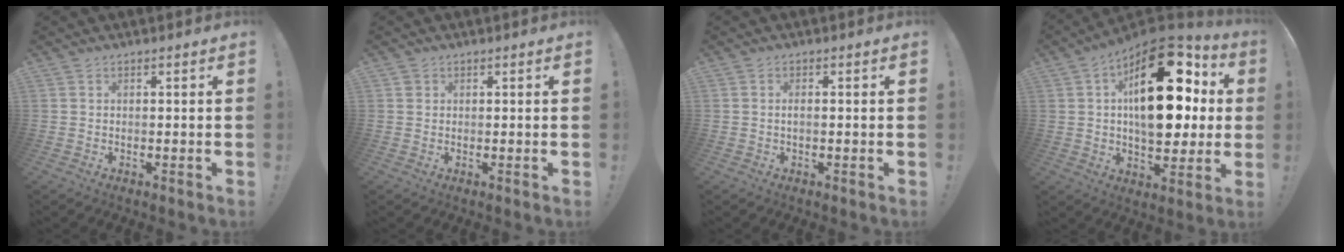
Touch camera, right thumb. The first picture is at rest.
{"total": 1.2, "force": [0.7, 1.0, 0.2], "torque": [0.002, 0.000, 0.012]}
{"total": 1.2, "force": [-0.4, 0.2, 1.1], "torque": [-0.023, 0.004, -0.007]}
{"total": 26.4, "force": [5.9, 14.5, 21.2], "torque": [-0.301, -0.014, 0.105]}